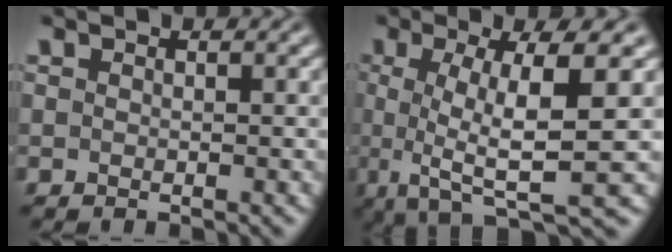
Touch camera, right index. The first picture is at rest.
{"total": 8.3, "force": [-1.7, 2.2, 7.8], "torque": [-0.141, -0.035, -0.001]}